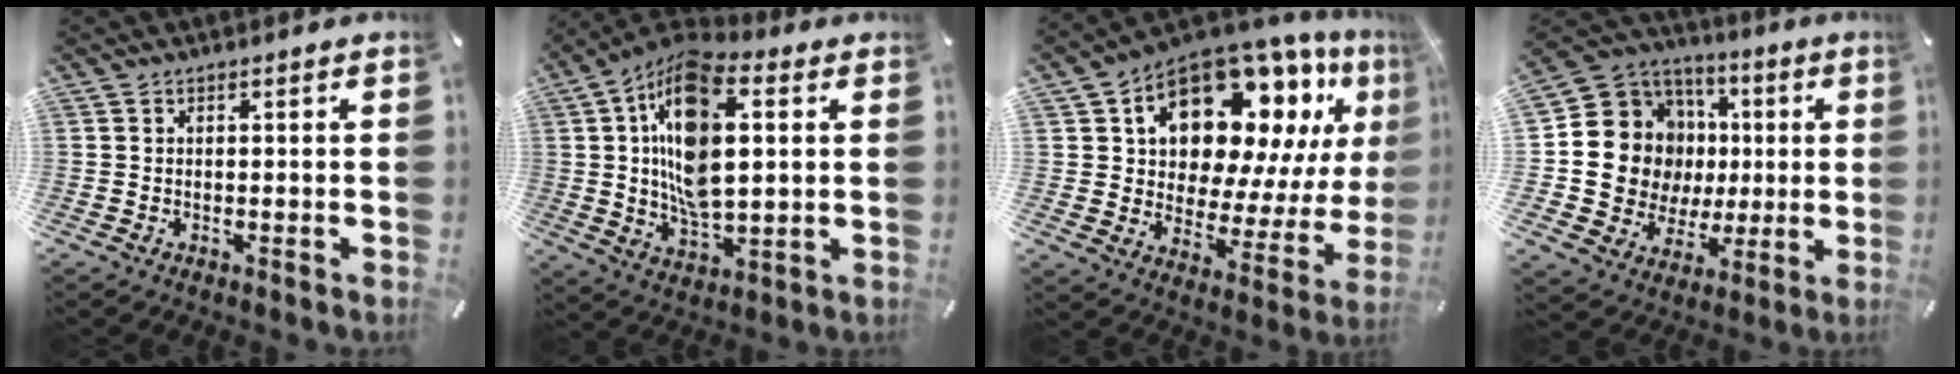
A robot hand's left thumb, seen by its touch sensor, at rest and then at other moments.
{"total": 17.4, "force": [4.0, 9.2, 14.2], "torque": [-0.274, 0.002, 0.070]}
{"total": 17.7, "force": [10.7, 10.6, 9.3], "torque": [-0.148, -0.083, 0.184]}
{"total": 14.8, "force": [1.1, 14.0, 4.6], "torque": [-0.072, -0.020, 0.045]}